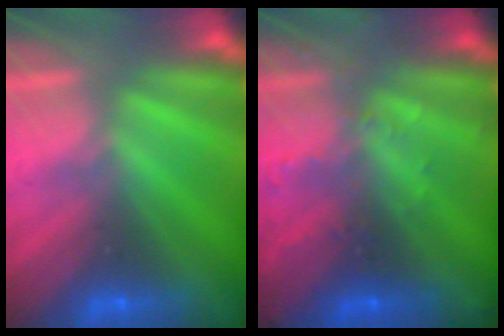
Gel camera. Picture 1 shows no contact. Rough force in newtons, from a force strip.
{"total": 2.9}